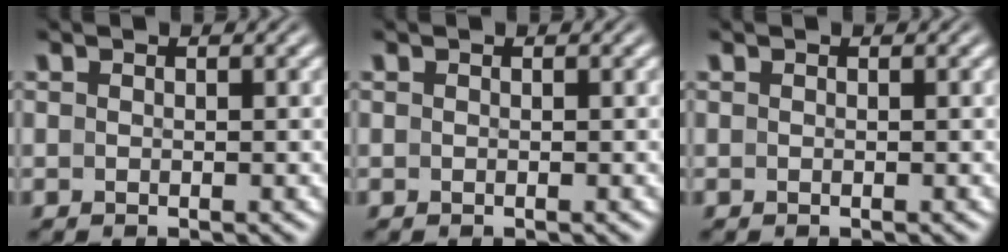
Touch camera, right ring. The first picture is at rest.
{"total": 0.0}
{"total": 0.0}